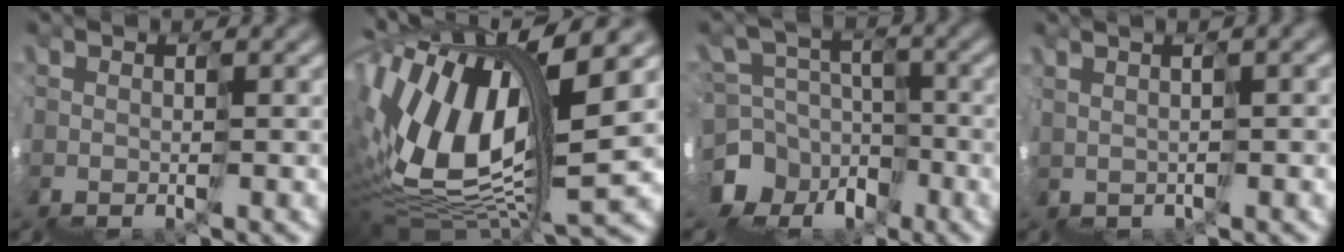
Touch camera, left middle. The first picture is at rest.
{"total": 7.7, "force": [4.3, 2.8, 5.8], "torque": [-0.138, 0.036, 0.059]}
{"total": 5.0, "force": [-3.9, 2.1, -2.2], "torque": [0.045, 0.046, -0.082]}
{"total": 2.5, "force": [2.0, -0.5, 1.3], "torque": [-0.001, 0.038, 0.042]}